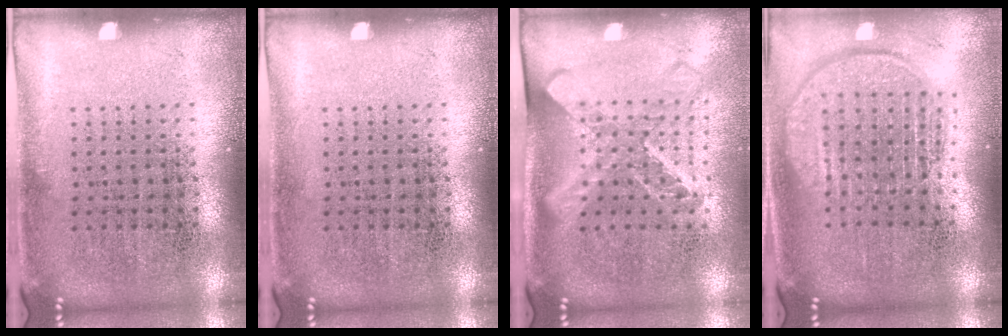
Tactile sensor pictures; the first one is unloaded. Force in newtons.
{"total": 0.0}
{"total": 1.7, "press": 1.3, "slide": 1.0}
{"total": 1.9, "press": 1.6, "slide": 0.9}